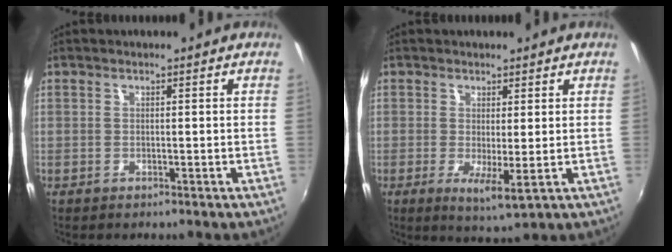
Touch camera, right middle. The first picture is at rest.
{"total": 4.4, "force": [-0.3, 0.6, 4.4], "torque": [-0.076, -0.018, -0.003]}